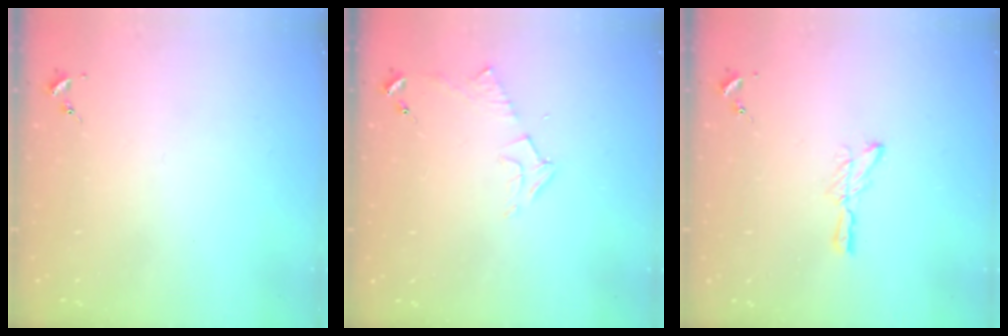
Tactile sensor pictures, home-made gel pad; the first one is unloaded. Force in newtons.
{"total": 6.2, "press": 6.2, "slide": 0.7}
{"total": 5.5, "press": 5.5, "slide": 0.5}